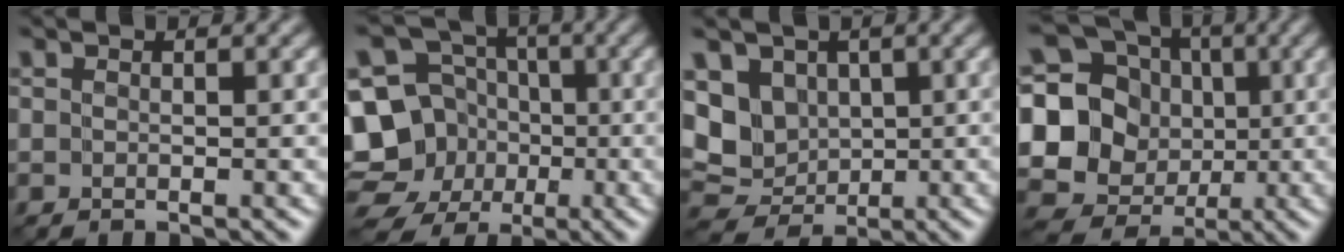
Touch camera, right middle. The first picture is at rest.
{"total": 11.6, "force": [-3.4, 10.6, 3.1], "torque": [-0.074, -0.003, -0.075]}
{"total": 4.7, "force": [1.0, 4.1, 2.0], "torque": [-0.029, -0.003, 0.014]}
{"total": 14.7, "force": [0.6, 13.8, 4.8], "torque": [-0.140, 0.023, -0.007]}